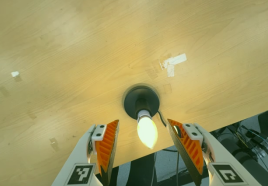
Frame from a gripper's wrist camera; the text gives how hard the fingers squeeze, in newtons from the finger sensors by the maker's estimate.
{"total": 0.0}